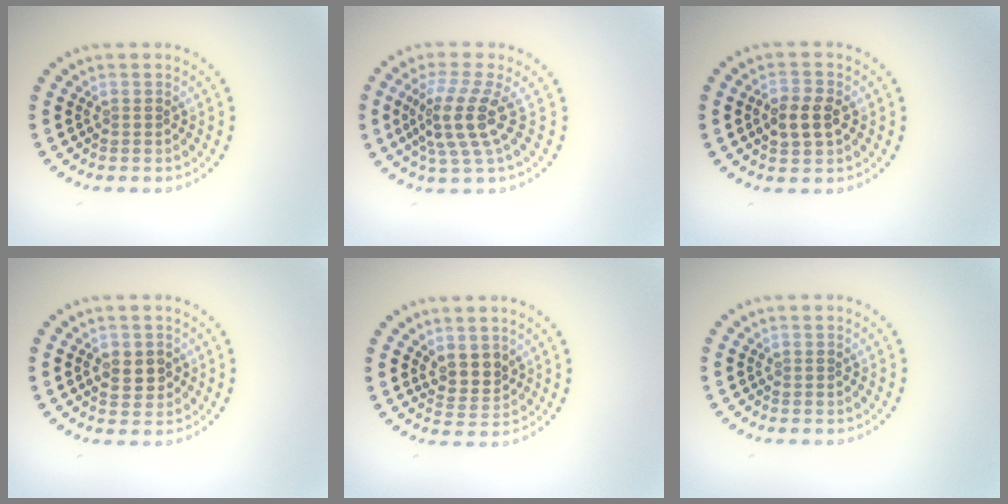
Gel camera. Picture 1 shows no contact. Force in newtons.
{"total": 4.2, "press": 3.2, "slide": 2.8}
{"total": 3.0, "press": 3.0, "slide": 0.2}
{"total": 2.4, "press": 2.3, "slide": 0.6}
{"total": 2.5, "press": 2.2, "slide": 1.2}
{"total": 0.0}